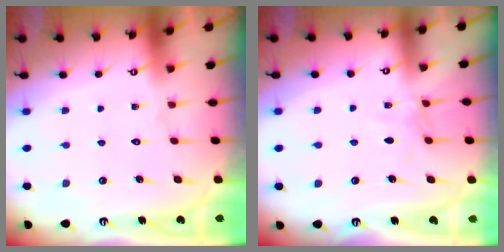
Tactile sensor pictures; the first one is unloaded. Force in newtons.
{"total": 4.7, "press": 4.6, "slide": 0.6}